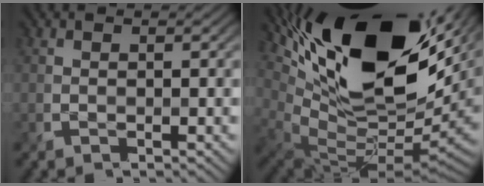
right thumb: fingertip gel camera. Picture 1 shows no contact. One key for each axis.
{"total": 19.9, "fx": 7.4, "fy": 8.9, "fz": 16.2, "tx": -0.289, "ty": 0.005, "tz": 0.145}